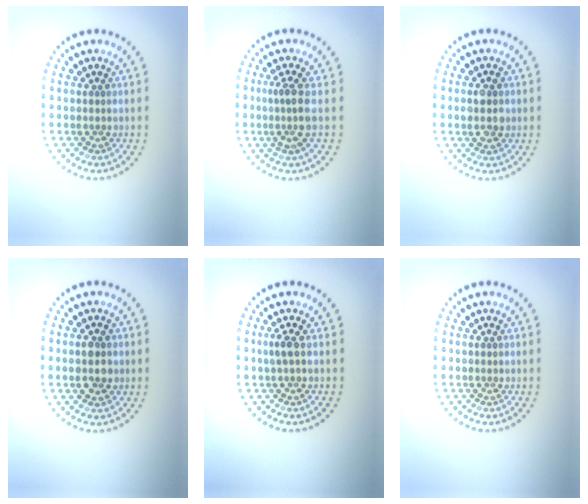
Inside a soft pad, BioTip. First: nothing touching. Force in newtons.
{"total": 2.6, "press": 2.0, "slide": 1.6}
{"total": 2.0, "press": 2.0, "slide": 0.2}
{"total": 2.9, "press": 2.9, "slide": 0.1}
{"total": 1.1, "press": 1.0, "slide": 0.4}
{"total": 0.0}